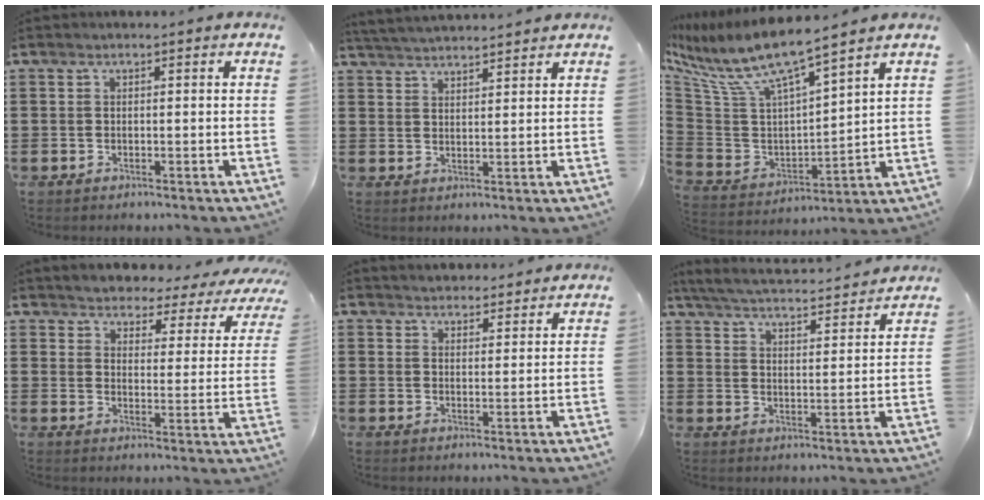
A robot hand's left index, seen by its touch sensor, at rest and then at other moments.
{"total": 3.2, "force": [3.2, -0.2, 0.1], "torque": [-0.014, -0.011, 0.059]}
{"total": 8.8, "force": [6.8, 1.4, 5.3], "torque": [-0.140, -0.055, 0.112]}
{"total": 3.2, "force": [3.1, 0.3, -0.3], "torque": [-0.021, -0.031, 0.047]}
{"total": 2.9, "force": [2.9, 0.4, -0.3], "torque": [-0.003, -0.008, 0.054]}
{"total": 4.5, "force": [4.4, -0.3, 1.1], "torque": [-0.045, -0.036, 0.070]}